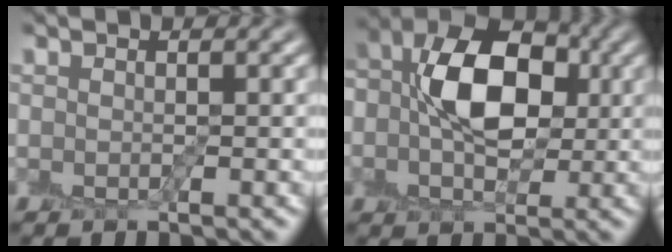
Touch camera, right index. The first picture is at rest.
{"total": 9.6, "force": [1.0, 6.2, 7.2], "torque": [-0.128, 0.015, 0.009]}